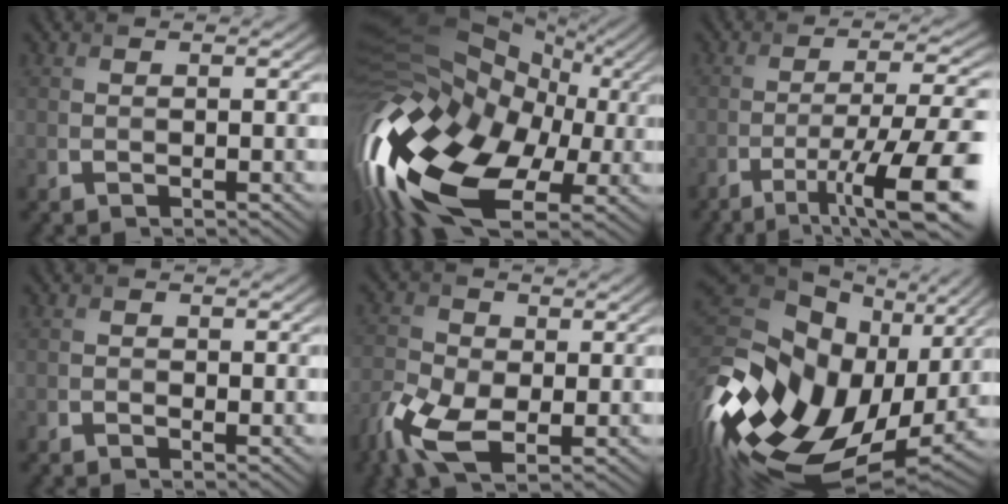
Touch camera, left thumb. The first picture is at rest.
{"total": 18.9, "force": [-3.6, 12.4, 13.8], "torque": [-0.311, -0.018, -0.047]}
{"total": 12.2, "force": [-6.4, 2.5, 10.1], "torque": [-0.163, 0.001, -0.100]}
{"total": 0.9, "force": [-0.3, 0.7, 0.5], "torque": [-0.014, -0.004, -0.003]}
{"total": 9.2, "force": [-3.8, 5.3, 6.5], "torque": [-0.168, -0.018, -0.077]}
{"total": 20.2, "force": [0.1, 14.1, 14.4], "torque": [-0.321, -0.035, 0.015]}